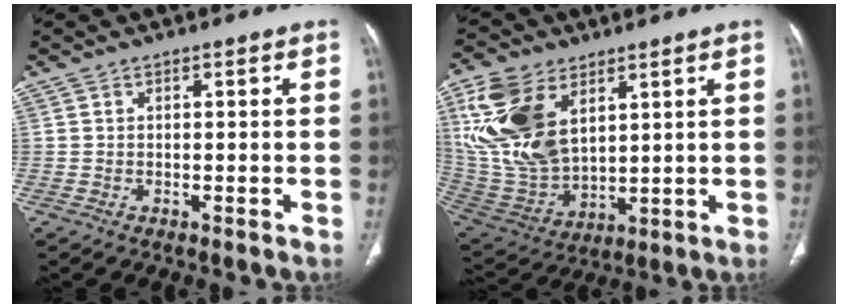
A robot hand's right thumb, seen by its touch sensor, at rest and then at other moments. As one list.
[{"total": 18.9, "force": [7.2, 11.4, 13.2], "torque": [-0.258, -0.028, 0.155]}]